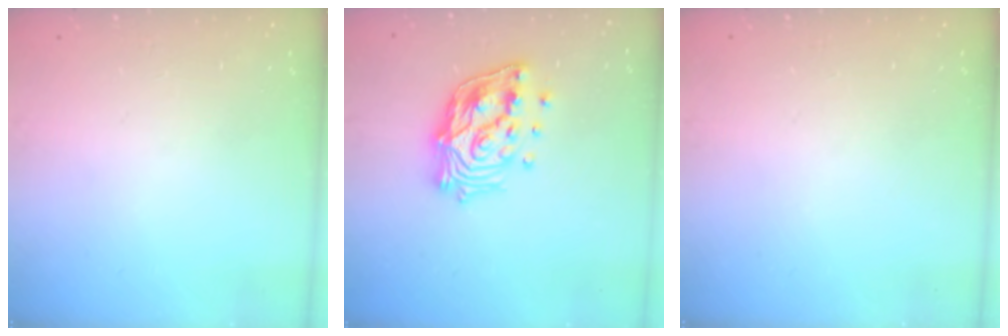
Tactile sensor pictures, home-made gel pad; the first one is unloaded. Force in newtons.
{"total": 16.8, "press": 16.6, "slide": 2.6}
{"total": 0.0}